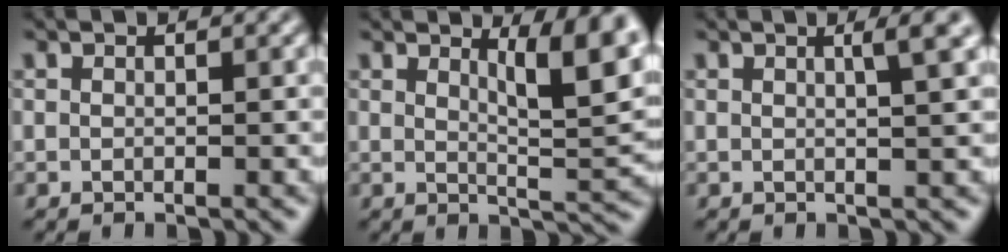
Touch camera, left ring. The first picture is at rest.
{"total": 6.4, "force": [3.0, 1.6, 5.5], "torque": [-0.065, -0.006, 0.046]}
{"total": 2.6, "force": [1.0, 0.6, 2.3], "torque": [-0.023, 0.006, 0.008]}